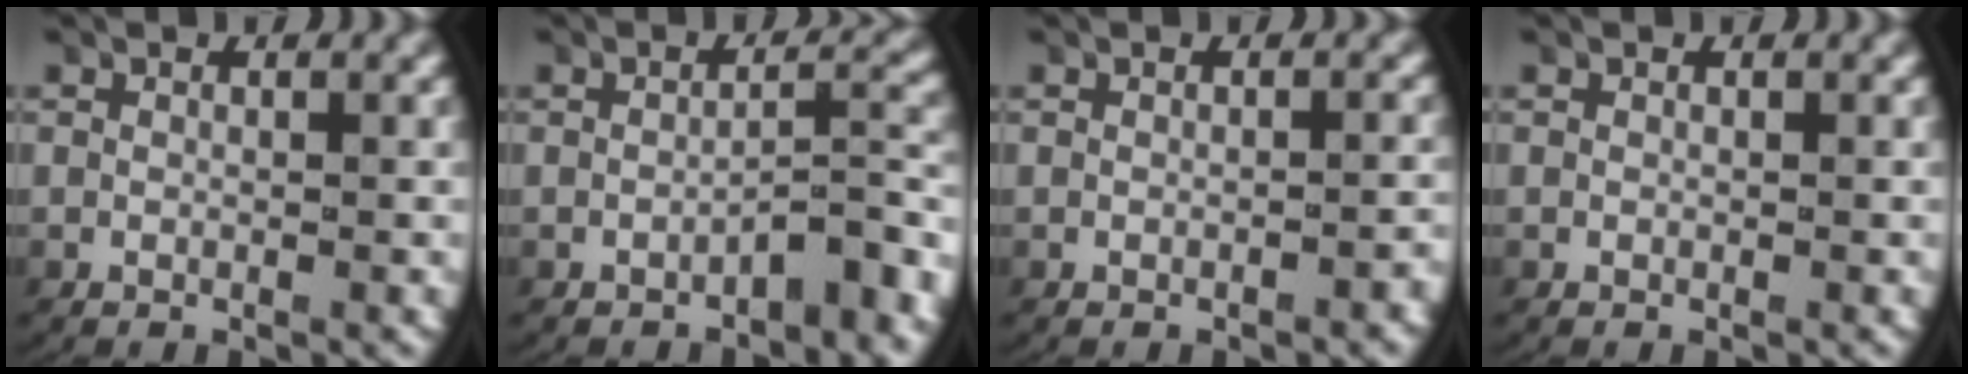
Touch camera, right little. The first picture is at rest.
{"total": 3.3, "force": [-2.4, 0.7, 2.2], "torque": [-0.018, 0.006, -0.034]}
{"total": 1.0, "force": [-0.9, 0.1, 0.4], "torque": [-0.006, 0.001, -0.013]}
{"total": 0.0}